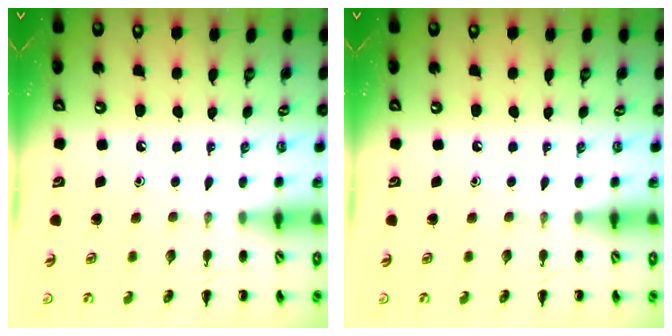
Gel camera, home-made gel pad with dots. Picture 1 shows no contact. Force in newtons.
{"total": 0.0}